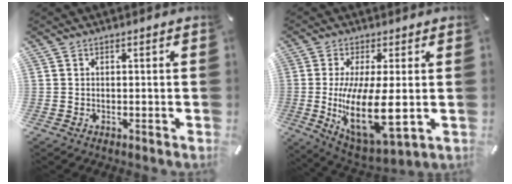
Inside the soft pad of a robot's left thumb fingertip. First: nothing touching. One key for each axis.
{"total": 16.7, "fx": 0.0, "fy": 6.8, "fz": 15.2, "tx": -0.299, "ty": -0.029, "tz": 0.004}